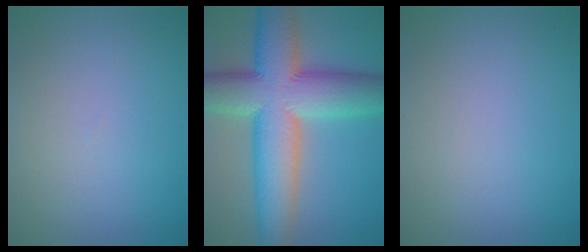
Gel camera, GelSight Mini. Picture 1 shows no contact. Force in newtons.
{"total": 13.7, "press": 13.7, "slide": 0.5}
{"total": 0.0}